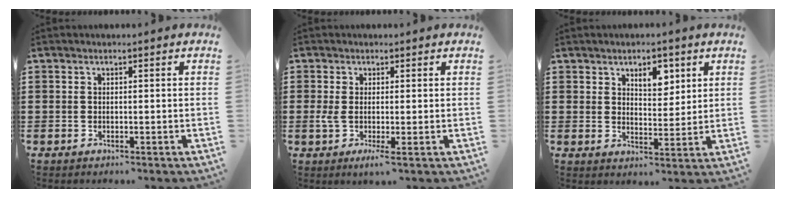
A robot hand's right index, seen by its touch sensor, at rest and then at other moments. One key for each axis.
{"total": 2.8, "fx": -0.6, "fy": 0.5, "fz": 2.7, "tx": -0.065, "ty": -0.009, "tz": -0.015}
{"total": 4.9, "fx": 3.0, "fy": 2.8, "fz": 2.8, "tx": -0.042, "ty": 0.003, "tz": 0.048}